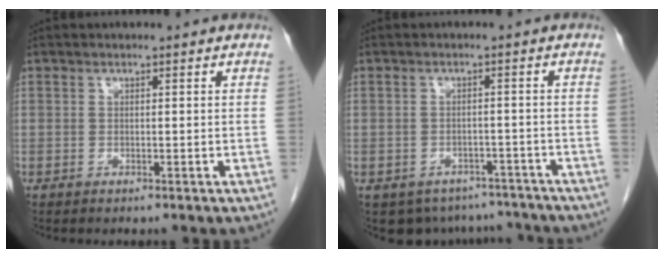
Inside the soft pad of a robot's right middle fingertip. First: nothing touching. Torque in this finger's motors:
{"motor_torque": [0.14, -0.13, 0.01, 0.00]}